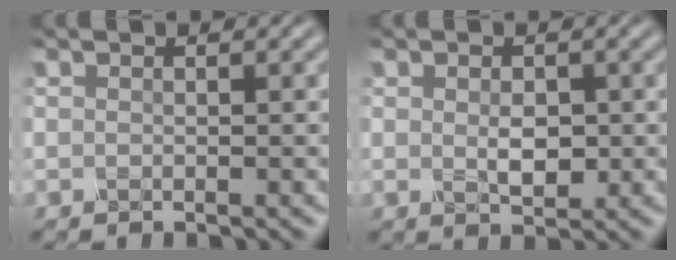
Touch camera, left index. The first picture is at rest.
{"total": 2.2, "force": [0.0, 1.3, 1.8], "torque": [-0.033, -0.005, 0.002]}